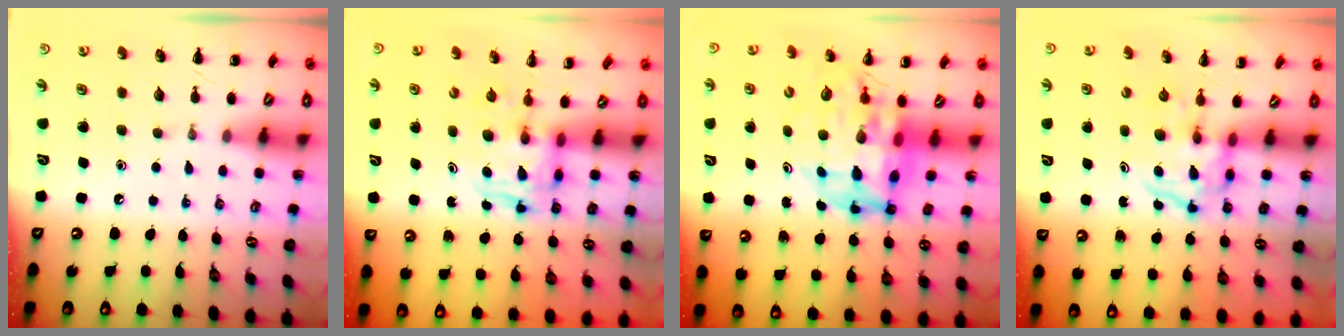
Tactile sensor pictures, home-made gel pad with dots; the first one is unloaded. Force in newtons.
{"total": 2.7, "press": 2.7, "slide": 0.2}
{"total": 11.1, "press": 10.6, "slide": 3.5}
{"total": 3.8, "press": 3.7, "slide": 0.5}